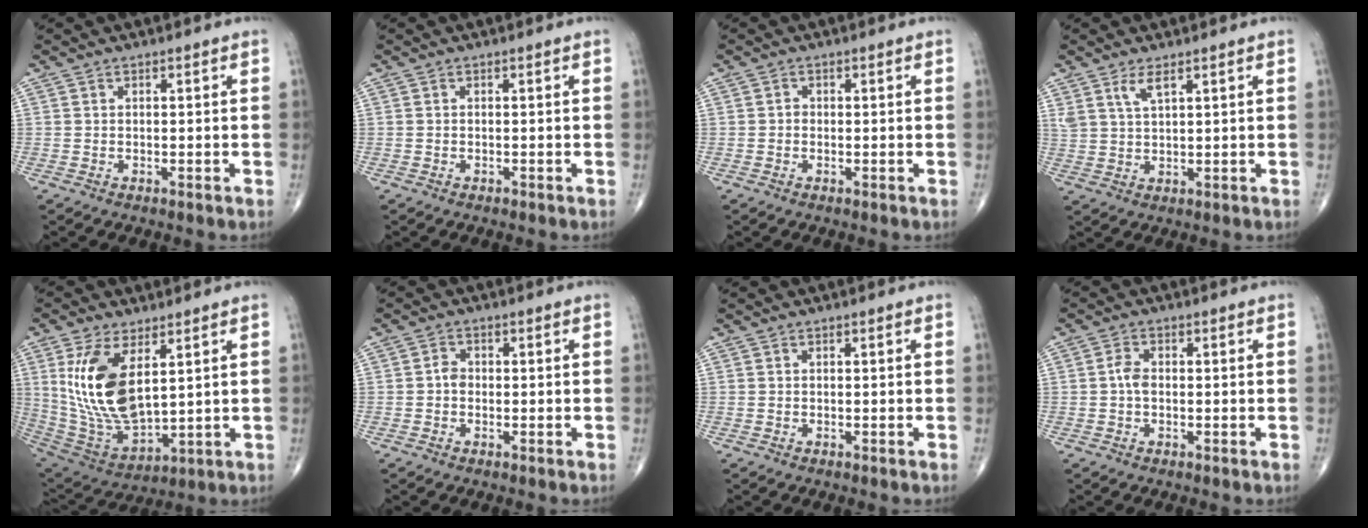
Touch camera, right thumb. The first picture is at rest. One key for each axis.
{"total": 0.0}
{"total": 0.8, "fx": -0.2, "fy": 0.7, "fz": 0.3, "tx": 0.000, "ty": 0.003, "tz": -0.006}
{"total": 3.5, "fx": 2.2, "fy": 1.0, "fz": 2.5, "tx": -0.052, "ty": -0.011, "tz": 0.048}
{"total": 16.8, "fx": 4.7, "fy": 8.1, "fz": 14.0, "tx": -0.266, "ty": -0.025, "tz": 0.112}
{"total": 1.8, "fx": -0.3, "fy": 1.5, "fz": 1.0, "tx": -0.008, "ty": 0.007, "tz": -0.010}
{"total": 0.0}
{"total": 2.4, "fx": -0.2, "fy": 1.5, "fz": 1.9, "tx": -0.038, "ty": 0.004, "tz": -0.008}